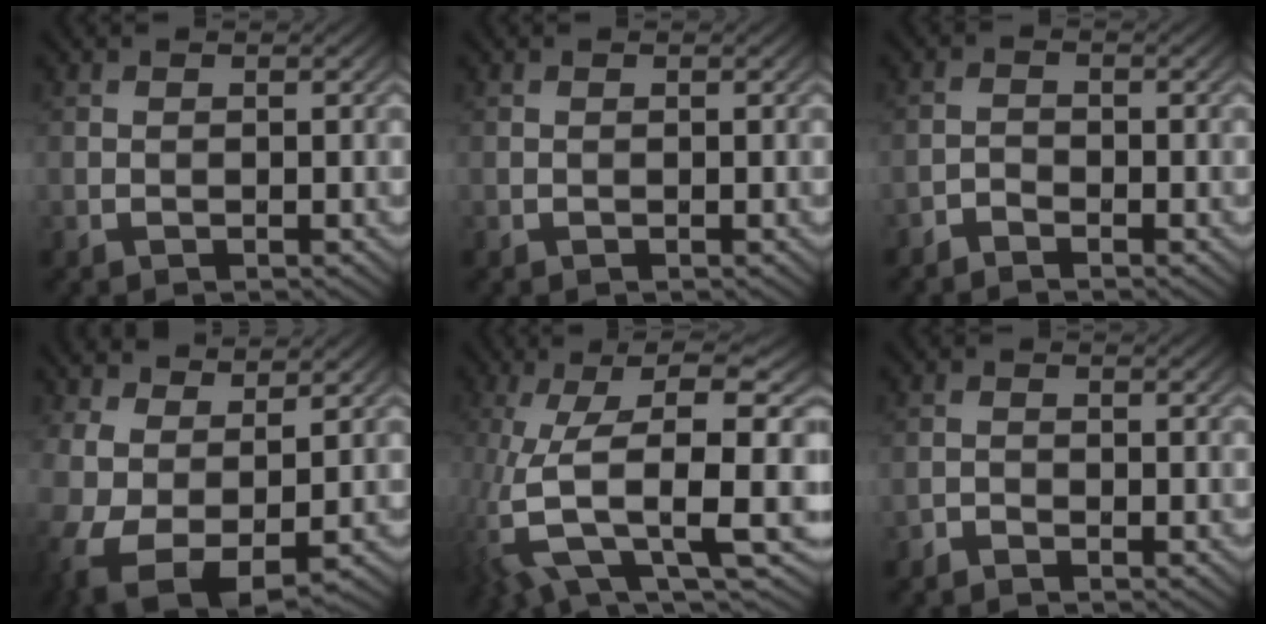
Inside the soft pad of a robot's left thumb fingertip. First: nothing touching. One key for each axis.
{"total": 0.0}
{"total": 1.4, "fx": -1.3, "fy": 0.4, "fz": 0.2, "tx": -0.003, "ty": 0.002, "tz": -0.030}
{"total": 9.9, "fx": 0.4, "fy": 5.9, "fz": 8.0, "tx": -0.201, "ty": -0.028, "tz": 0.026}
{"total": 13.5, "fx": -2.3, "fy": 4.0, "fz": 12.7, "tx": -0.262, "ty": -0.008, "tz": -0.028}
{"total": 0.9, "fx": -0.9, "fy": 0.2, "fz": 0.1, "tx": -0.002, "ty": 0.001, "tz": -0.020}